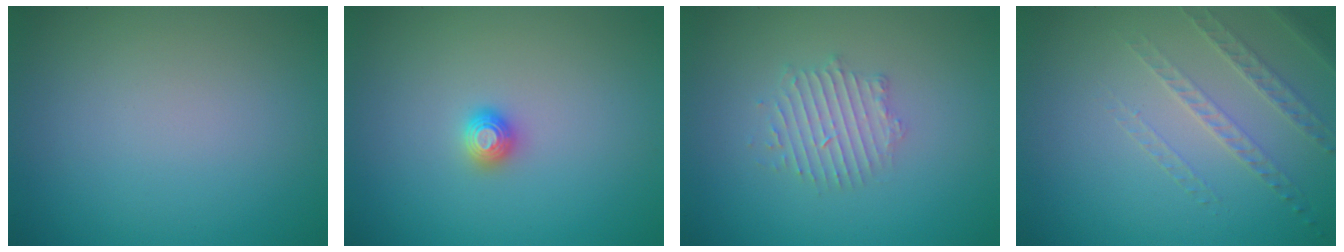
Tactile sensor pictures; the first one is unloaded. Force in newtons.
{"total": 1.1, "press": 1.1, "slide": 0.1}
{"total": 2.4, "press": 2.4, "slide": 0.3}
{"total": 1.6, "press": 1.3, "slide": 0.9}